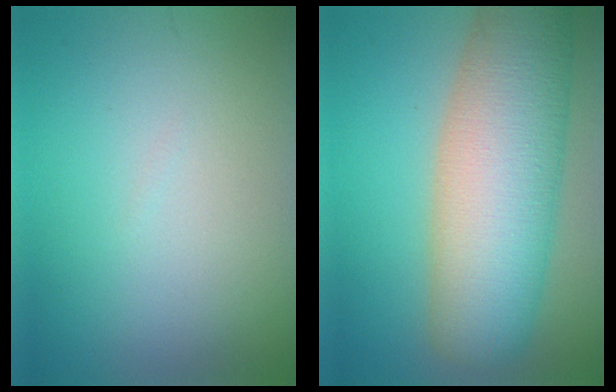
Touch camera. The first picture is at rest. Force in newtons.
{"total": 12.0, "press": 12.0, "slide": 0.6}